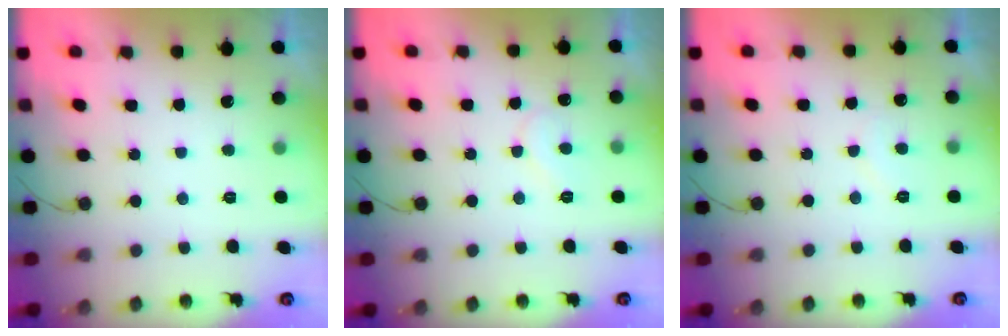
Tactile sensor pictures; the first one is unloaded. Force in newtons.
{"total": 5.2, "press": 5.2, "slide": 0.5}
{"total": 4.8, "press": 4.8, "slide": 0.4}